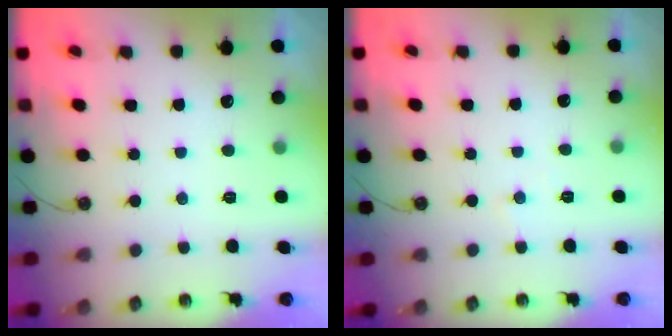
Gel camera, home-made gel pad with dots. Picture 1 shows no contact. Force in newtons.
{"total": 3.7, "press": 3.7, "slide": 0.6}